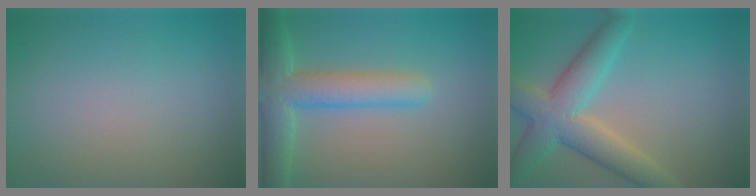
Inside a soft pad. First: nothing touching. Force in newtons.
{"total": 5.9, "press": 5.9, "slide": 0.3}
{"total": 6.6, "press": 6.6, "slide": 0.6}